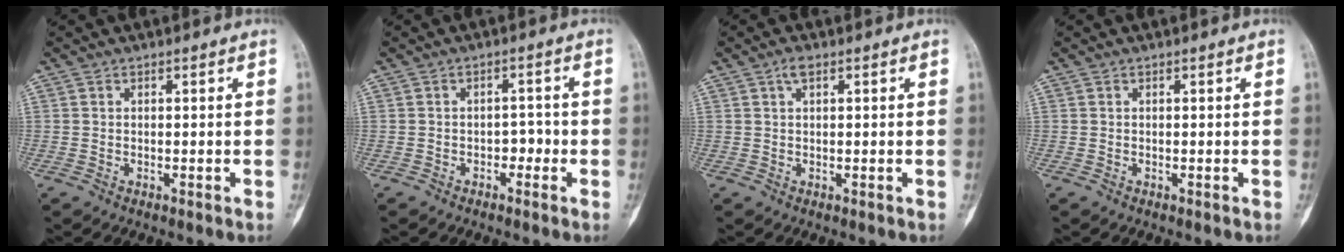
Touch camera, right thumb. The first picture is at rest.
{"total": 2.6, "force": [-1.0, 1.8, 1.6], "torque": [-0.007, 0.014, -0.019]}
{"total": 1.8, "force": [0.9, 0.8, 1.3], "torque": [-0.028, 0.005, 0.017]}
{"total": 0.0}